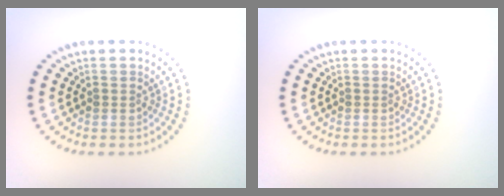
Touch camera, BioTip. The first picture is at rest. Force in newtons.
{"total": 0.0}